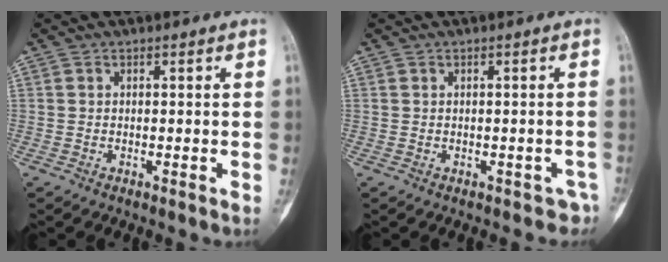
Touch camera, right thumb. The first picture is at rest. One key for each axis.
{"total": 2.2, "fx": -1.2, "fy": 1.6, "fz": 0.7, "tx": 0.005, "ty": 0.014, "tz": -0.013}